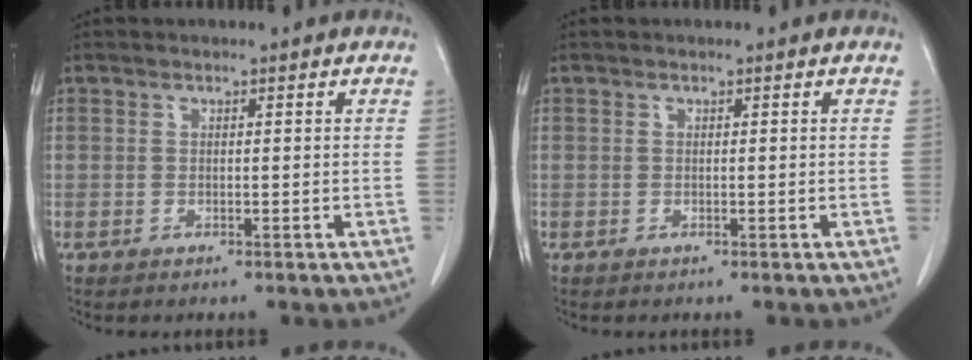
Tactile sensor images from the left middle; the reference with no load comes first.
{"total": 0.0}